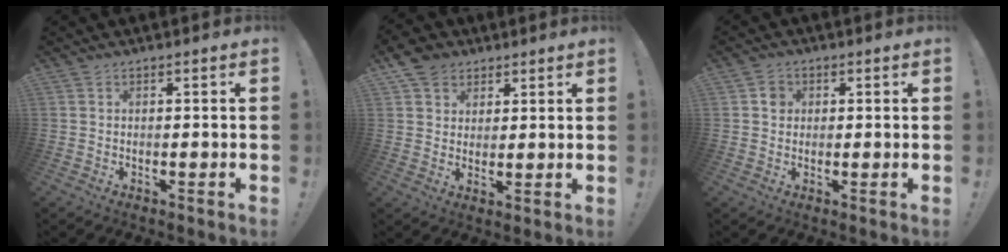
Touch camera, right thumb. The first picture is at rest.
{"total": 7.9, "force": [5.0, 5.8, 1.8], "torque": [-0.028, -0.029, 0.101]}
{"total": 3.0, "force": [0.6, 2.8, 1.0], "torque": [-0.001, -0.002, 0.008]}